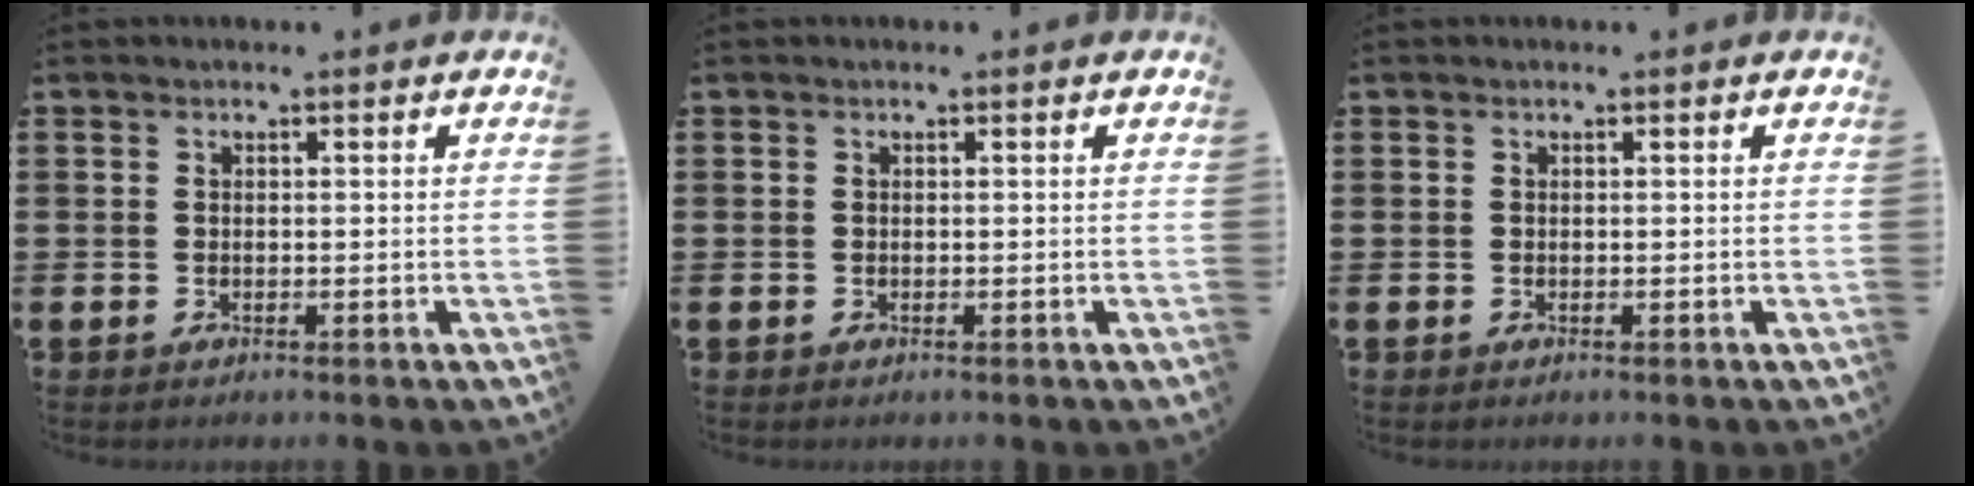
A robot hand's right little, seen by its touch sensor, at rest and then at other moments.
{"total": 0.0}
{"total": 0.0}